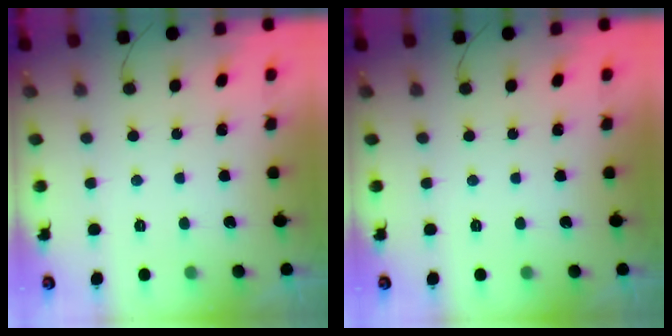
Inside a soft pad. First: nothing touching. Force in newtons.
{"total": 0.0}